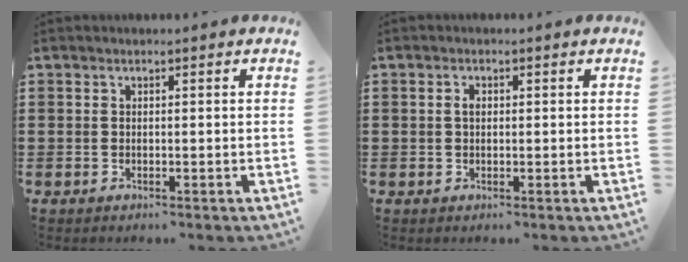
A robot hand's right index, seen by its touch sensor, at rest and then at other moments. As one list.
[{"total": 1.3, "force": [0.2, 0.8, 1.1], "torque": [-0.023, 0.005, 0.002]}]